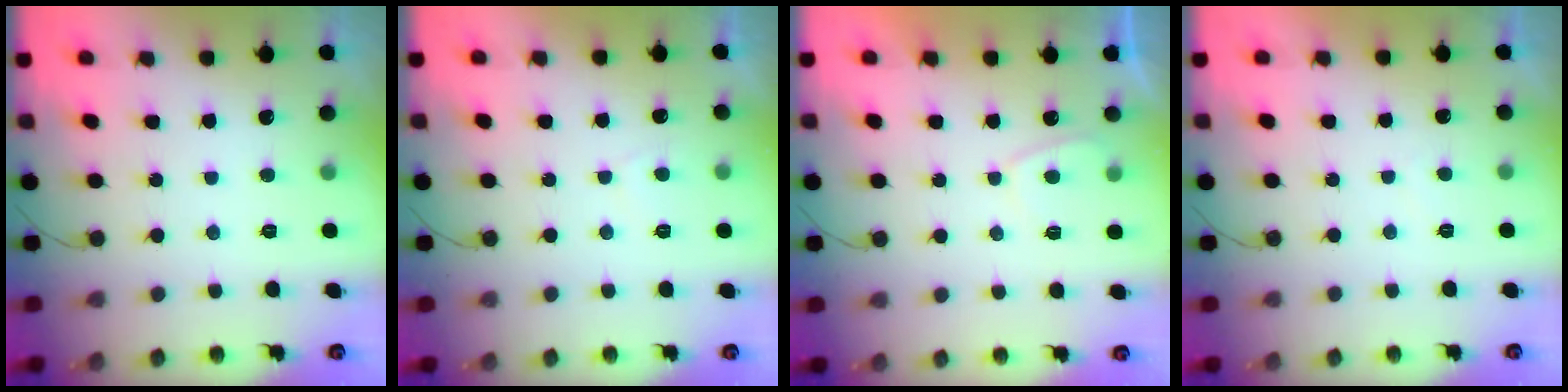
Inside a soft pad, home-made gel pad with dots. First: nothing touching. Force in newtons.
{"total": 0.8, "press": 0.6, "slide": 0.5}
{"total": 2.4, "press": 2.3, "slide": 0.7}
{"total": 0.5, "press": 0.3, "slide": 0.5}